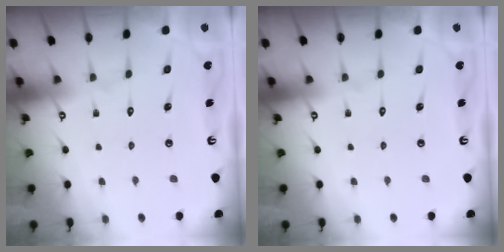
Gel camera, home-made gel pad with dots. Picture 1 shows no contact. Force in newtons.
{"total": 0.0}